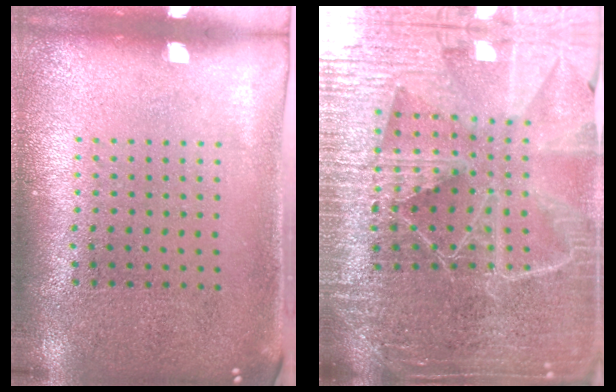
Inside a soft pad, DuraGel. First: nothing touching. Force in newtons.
{"total": 6.4, "press": 5.5, "slide": 3.2}